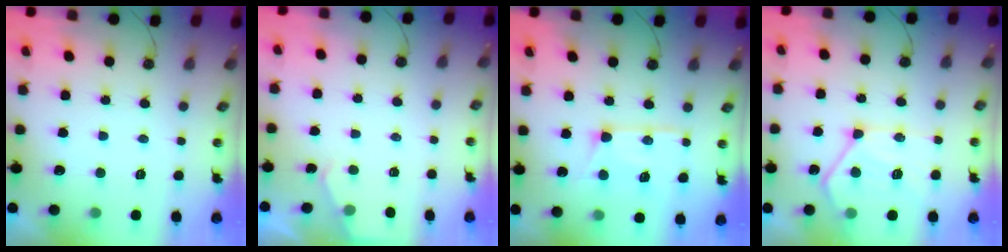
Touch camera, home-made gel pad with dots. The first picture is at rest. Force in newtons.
{"total": 3.0, "press": 2.9, "slide": 0.5}
{"total": 14.0, "press": 14.0, "slide": 1.4}
{"total": 13.5, "press": 13.4, "slide": 1.2}